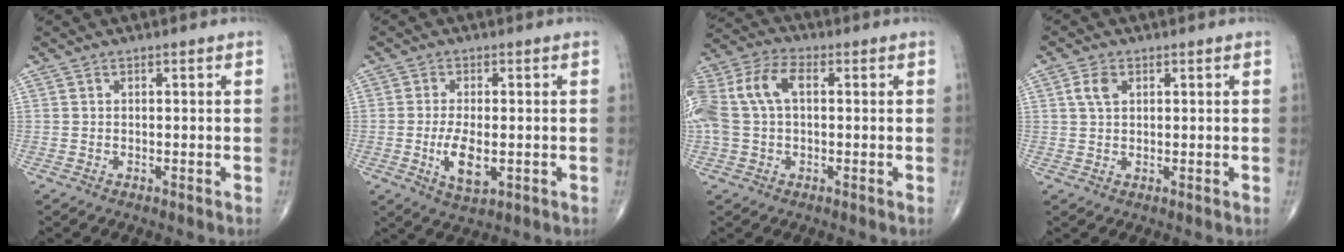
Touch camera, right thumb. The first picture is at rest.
{"total": 6.3, "force": [-1.2, 2.8, 5.5], "torque": [-0.100, -0.010, -0.015]}
{"total": 13.2, "force": [2.0, 8.0, 10.4], "torque": [-0.244, 0.038, 0.035]}
{"total": 3.2, "force": [1.1, 2.0, 2.2], "torque": [-0.043, 0.004, 0.022]}